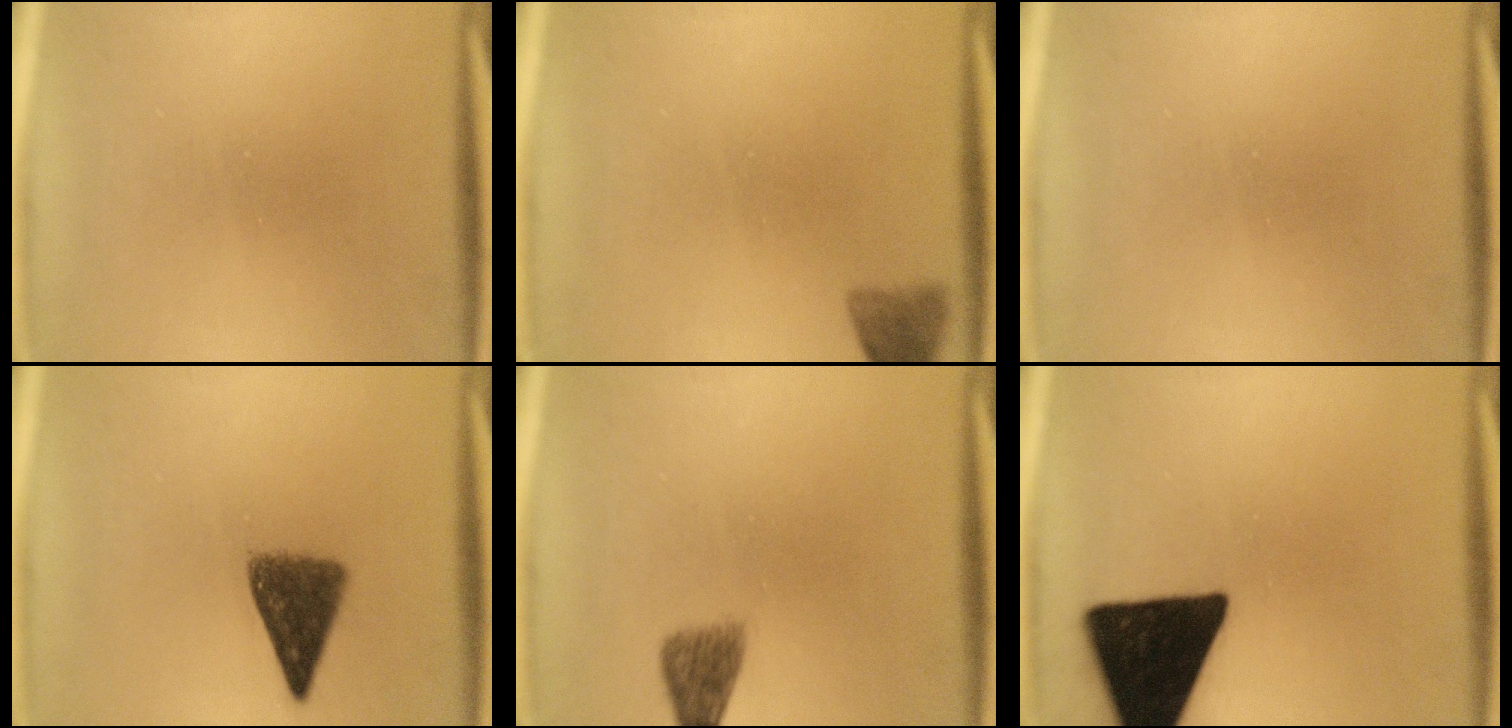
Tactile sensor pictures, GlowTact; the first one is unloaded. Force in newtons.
{"total": 3.0}
{"total": 0.0}
{"total": 6.8}
{"total": 2.7}
{"total": 18.3}